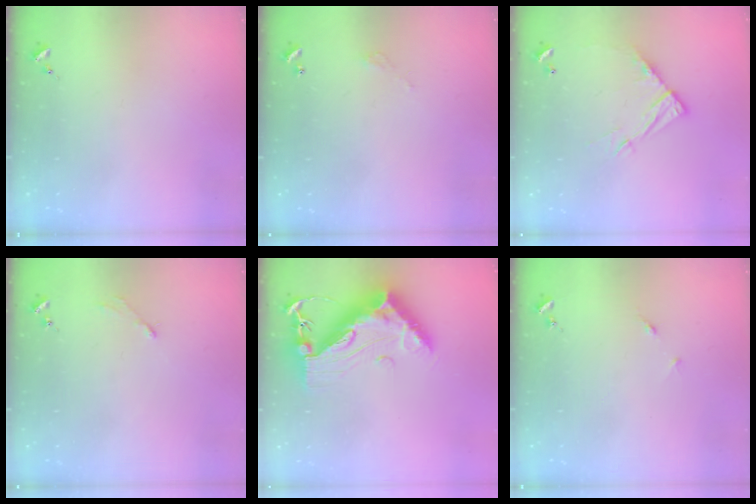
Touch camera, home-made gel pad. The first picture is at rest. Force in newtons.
{"total": 2.7, "press": 2.7, "slide": 0.2}
{"total": 11.5, "press": 11.5, "slide": 0.8}
{"total": 2.9, "press": 2.9, "slide": 0.4}
{"total": 19.1, "press": 19.1, "slide": 1.6}
{"total": 3.4, "press": 3.4, "slide": 0.4}